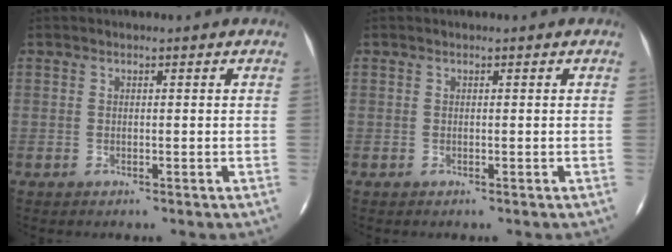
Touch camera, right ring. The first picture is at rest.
{"total": 0.0}